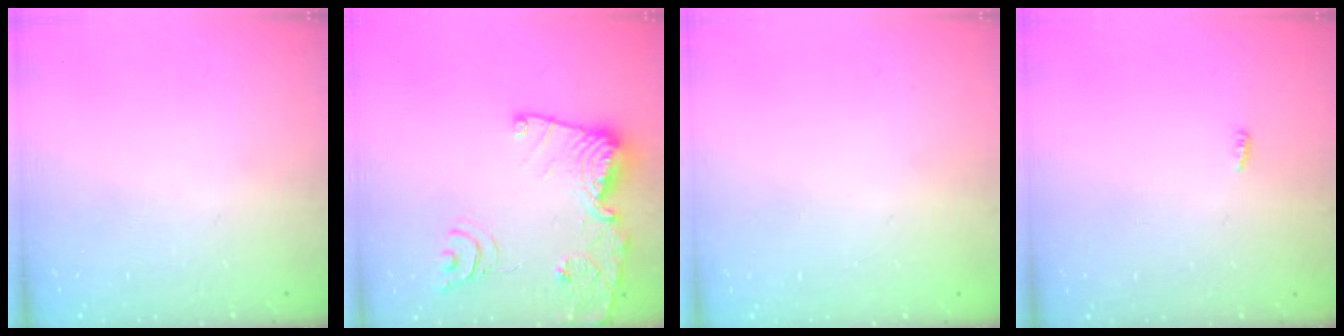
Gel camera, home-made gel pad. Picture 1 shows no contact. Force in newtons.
{"total": 18.1, "press": 18.0, "slide": 2.0}
{"total": 0.9, "press": 0.9, "slide": 0.0}
{"total": 3.0, "press": 2.9, "slide": 0.8}